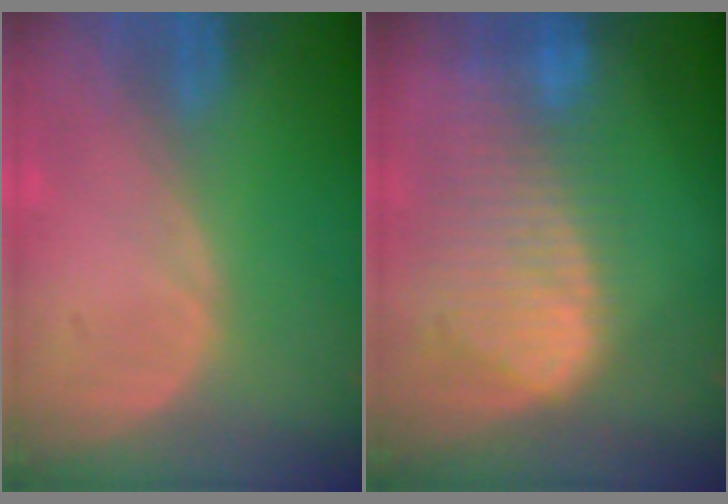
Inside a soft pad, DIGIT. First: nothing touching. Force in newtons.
{"total": 10.6, "press": 9.1, "slide": 5.4}